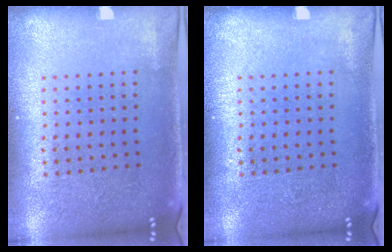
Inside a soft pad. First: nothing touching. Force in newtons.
{"total": 0.0}